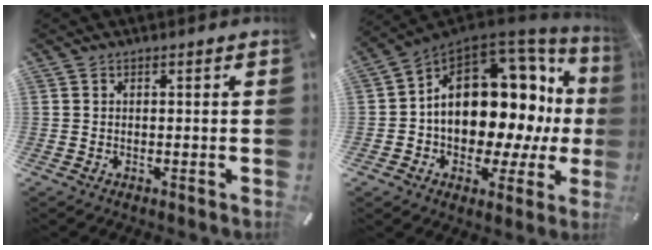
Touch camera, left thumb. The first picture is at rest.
{"total": 18.5, "force": [2.9, 12.9, 12.9], "torque": [-0.203, -0.040, 0.057]}